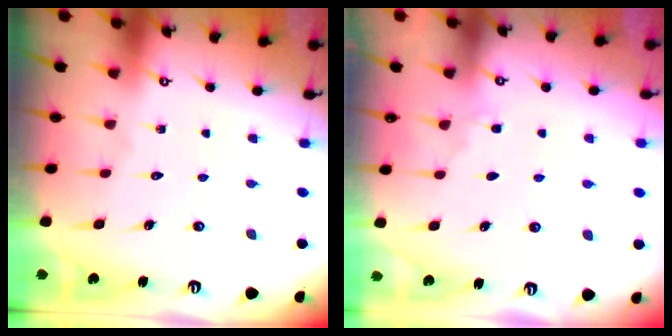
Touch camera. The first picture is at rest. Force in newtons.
{"total": 4.0, "press": 4.0, "slide": 0.5}